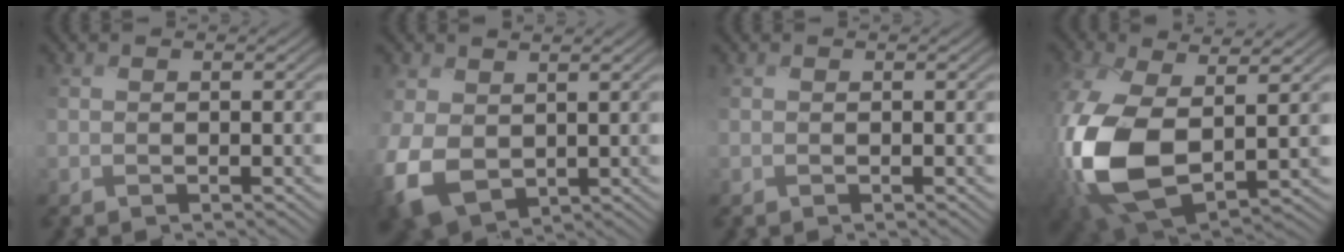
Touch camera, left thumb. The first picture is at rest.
{"total": 7.4, "force": [0.1, 5.5, 4.9], "torque": [-0.159, -0.017, 0.005]}
{"total": 0.0}
{"total": 14.5, "force": [-0.9, 8.4, 11.9], "torque": [-0.314, -0.017, -0.010]}